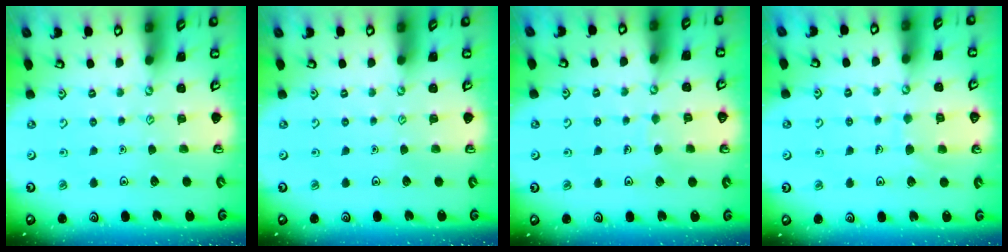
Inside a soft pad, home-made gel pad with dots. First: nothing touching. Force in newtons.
{"total": 0.0}
{"total": 3.2, "press": 3.2, "slide": 0.2}
{"total": 6.6, "press": 6.6, "slide": 0.5}